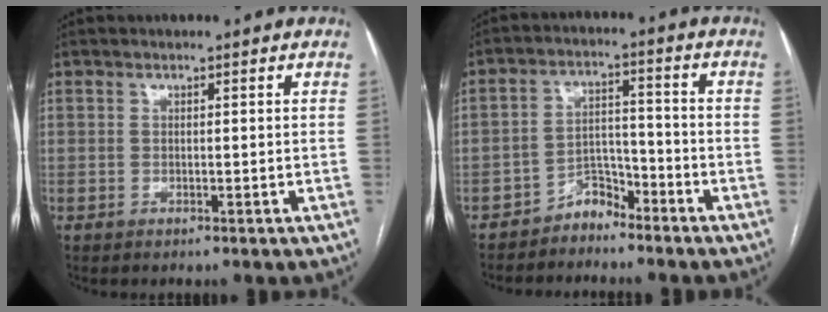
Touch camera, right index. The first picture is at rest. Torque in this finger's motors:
{"motor_torque": [-0.18, -0.01, -0.20, -0.11]}